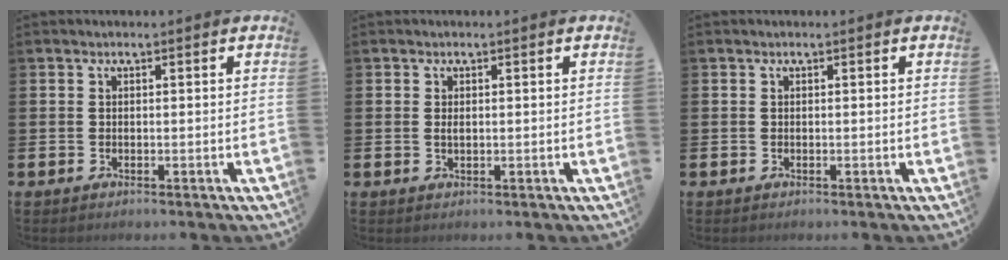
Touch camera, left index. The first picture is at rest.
{"total": 0.6, "force": [0.1, 0.2, 0.5], "torque": [-0.002, -0.002, 0.000]}
{"total": 0.0}